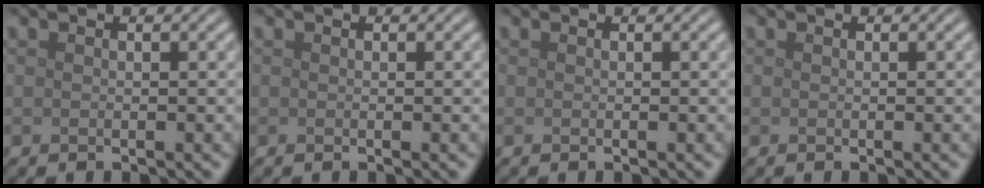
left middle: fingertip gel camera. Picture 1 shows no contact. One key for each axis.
{"total": 0.0}
{"total": 0.0}
{"total": 0.0}